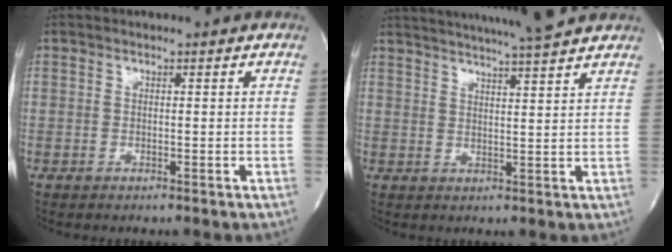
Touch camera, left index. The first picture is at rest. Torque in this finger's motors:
{"motor_torque": [0.46, -0.46, 0.32, 0.11]}